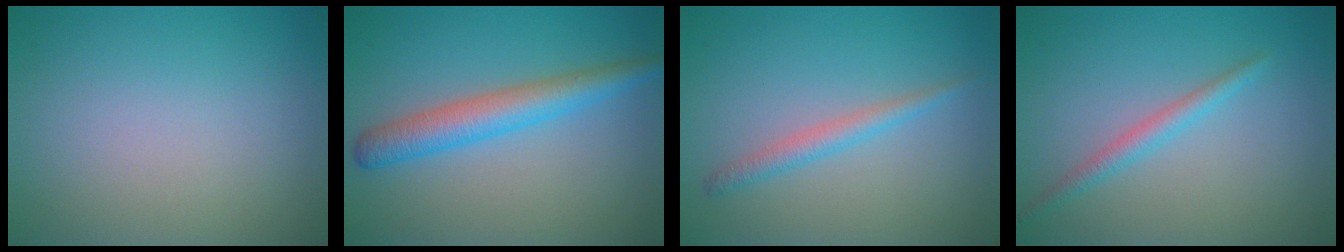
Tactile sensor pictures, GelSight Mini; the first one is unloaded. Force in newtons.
{"total": 4.2, "press": 4.2, "slide": 0.1}
{"total": 1.8, "press": 1.8, "slide": 0.1}
{"total": 1.8, "press": 1.8, "slide": 0.1}